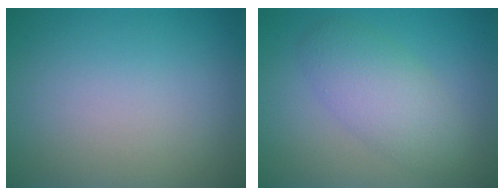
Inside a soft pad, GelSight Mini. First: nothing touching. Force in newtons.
{"total": 4.1, "press": 4.0, "slide": 0.4}